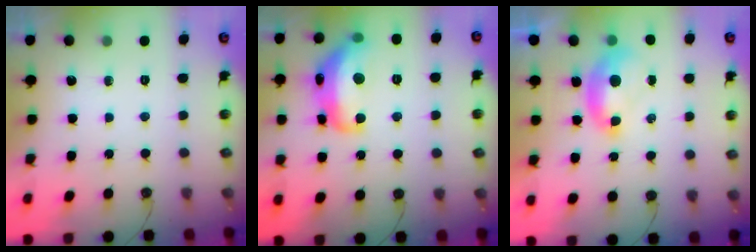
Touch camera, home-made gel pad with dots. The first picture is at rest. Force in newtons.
{"total": 10.9, "press": 10.8, "slide": 1.0}
{"total": 1.7, "press": 1.6, "slide": 0.6}